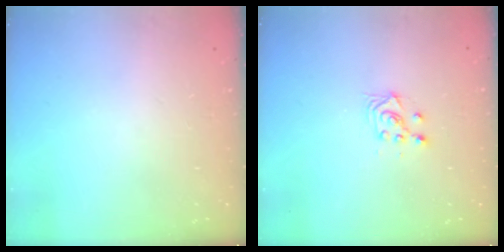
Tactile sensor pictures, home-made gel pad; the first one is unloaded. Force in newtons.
{"total": 3.6, "press": 3.5, "slide": 0.9}